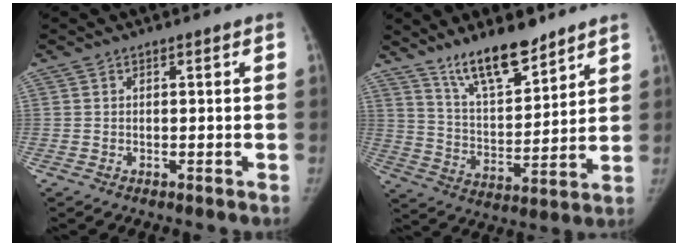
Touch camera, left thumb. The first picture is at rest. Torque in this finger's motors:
{"motor_torque": [0.20, 0.21, 1.06, -1.05, 0.08]}